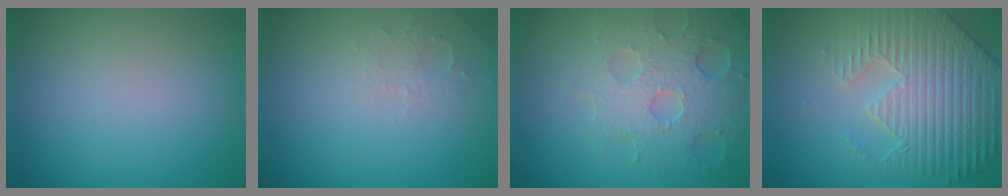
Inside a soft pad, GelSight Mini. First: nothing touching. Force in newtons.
{"total": 1.6, "press": 1.5, "slide": 0.4}
{"total": 5.3, "press": 4.7, "slide": 2.5}
{"total": 6.3, "press": 5.5, "slide": 3.2}